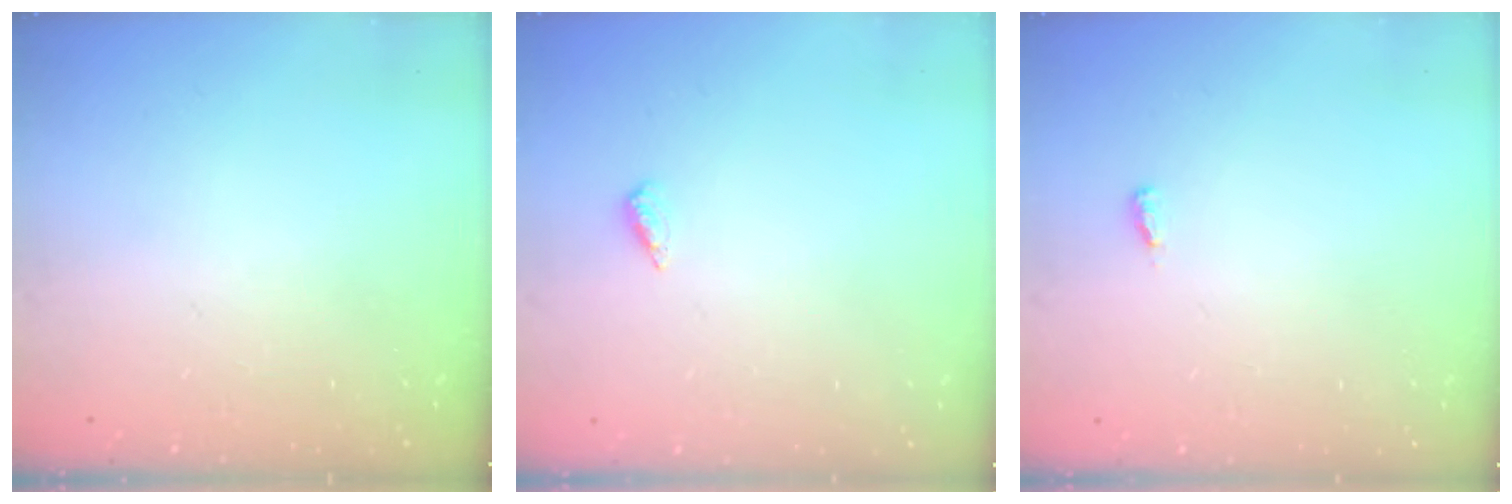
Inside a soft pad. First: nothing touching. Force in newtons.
{"total": 2.6, "press": 2.2, "slide": 1.3}
{"total": 2.6, "press": 2.4, "slide": 1.0}